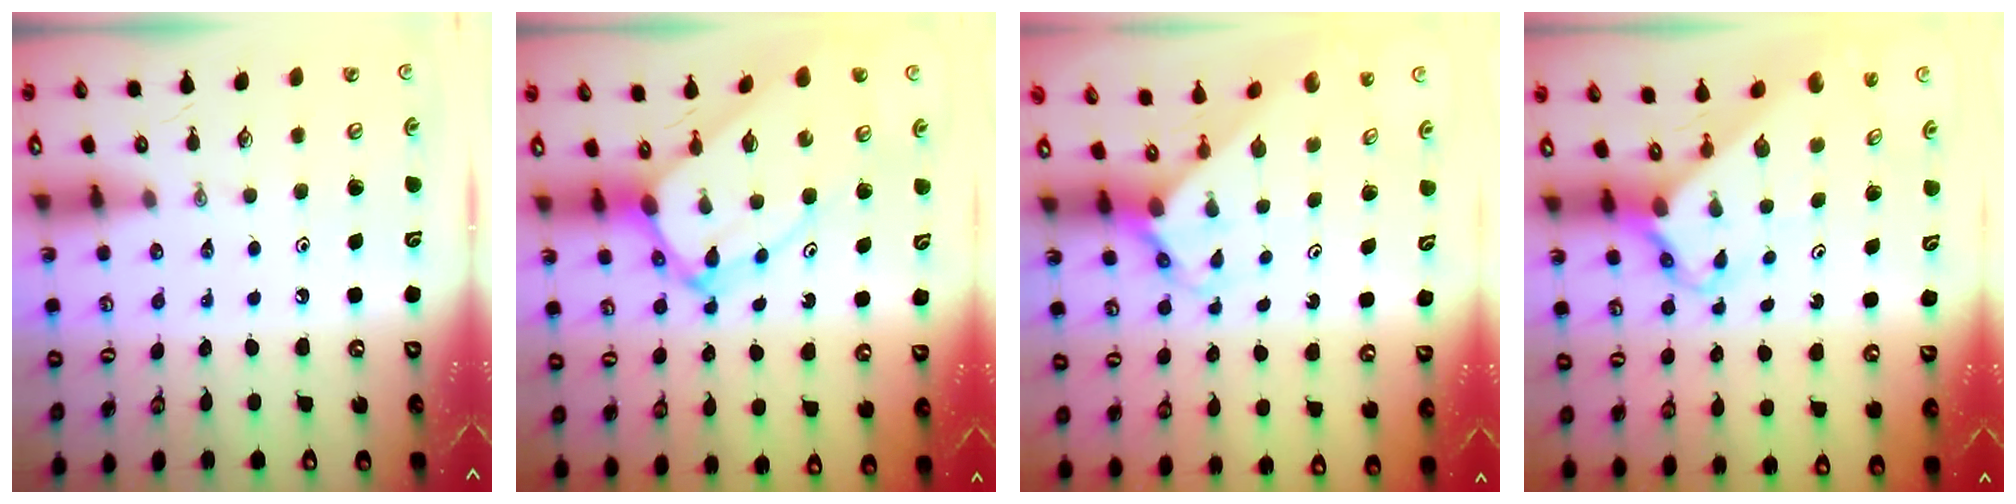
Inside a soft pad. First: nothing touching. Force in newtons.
{"total": 10.3, "press": 10.2, "slide": 1.0}
{"total": 3.4, "press": 3.4, "slide": 0.3}
{"total": 2.7, "press": 2.7, "slide": 0.2}